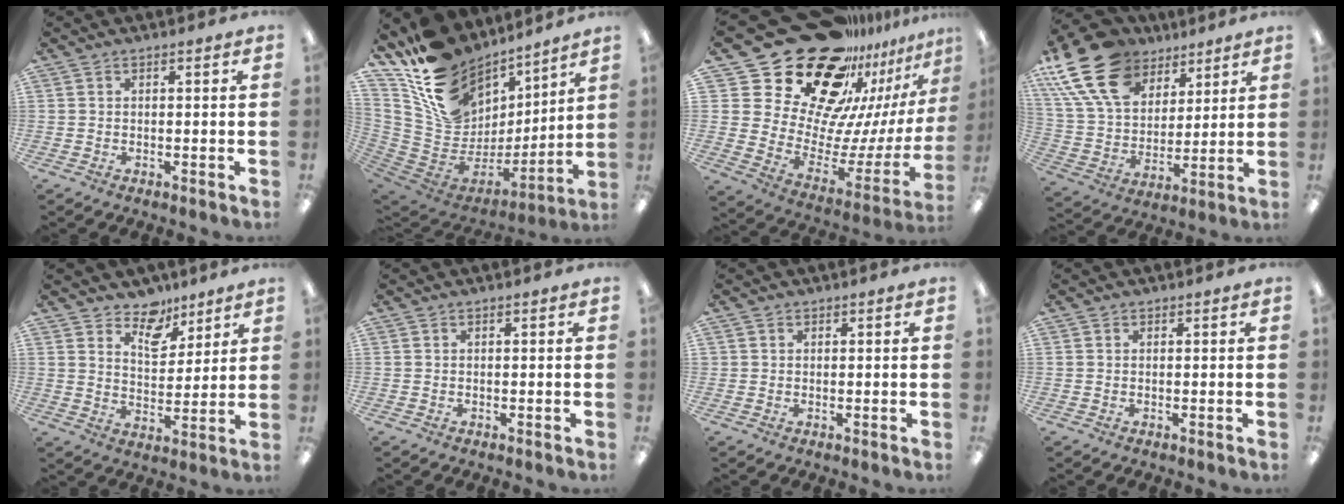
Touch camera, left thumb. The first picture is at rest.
{"total": 19.3, "force": [11.7, 13.6, 7.1], "torque": [-0.134, -0.083, 0.238]}
{"total": 30.6, "force": [21.0, 16.9, 14.6], "torque": [-0.237, -0.180, 0.415]}
{"total": 21.9, "force": [12.2, 13.8, 11.8], "torque": [-0.246, -0.053, 0.224]}
{"total": 8.9, "force": [6.9, 4.9, 2.8], "torque": [-0.035, -0.044, 0.125]}
{"total": 0.0}
{"total": 0.7, "force": [0.3, 0.7, -0.1], "torque": [0.002, 0.002, 0.006]}
{"total": 0.0}